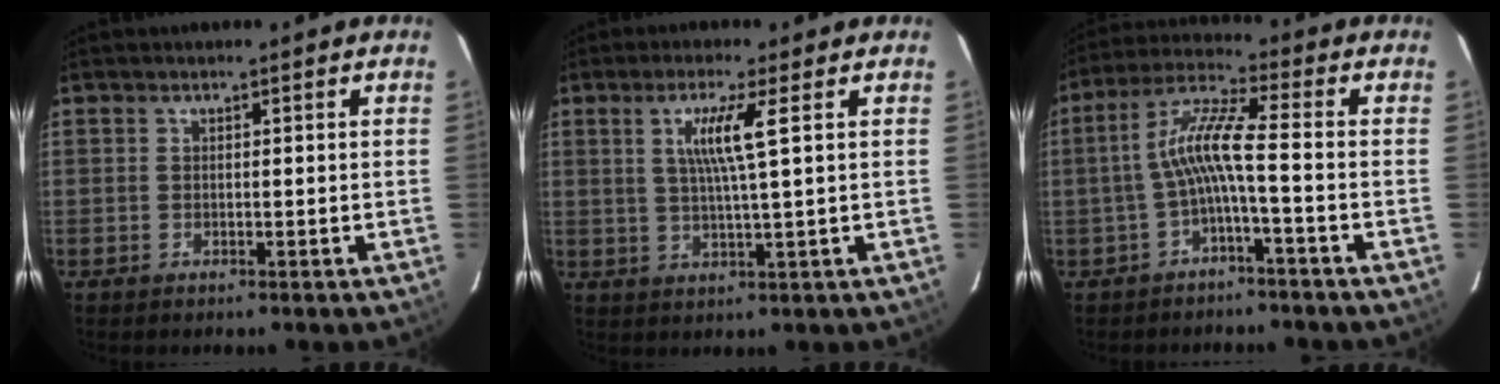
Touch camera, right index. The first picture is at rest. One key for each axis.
{"total": 5.8, "fx": 1.9, "fy": -0.7, "fz": 5.5, "tx": -0.101, "ty": -0.003, "tz": 0.033}
{"total": 7.4, "fx": -2.2, "fy": -0.1, "fz": 7.0, "tx": -0.162, "ty": 0.017, "tz": -0.041}